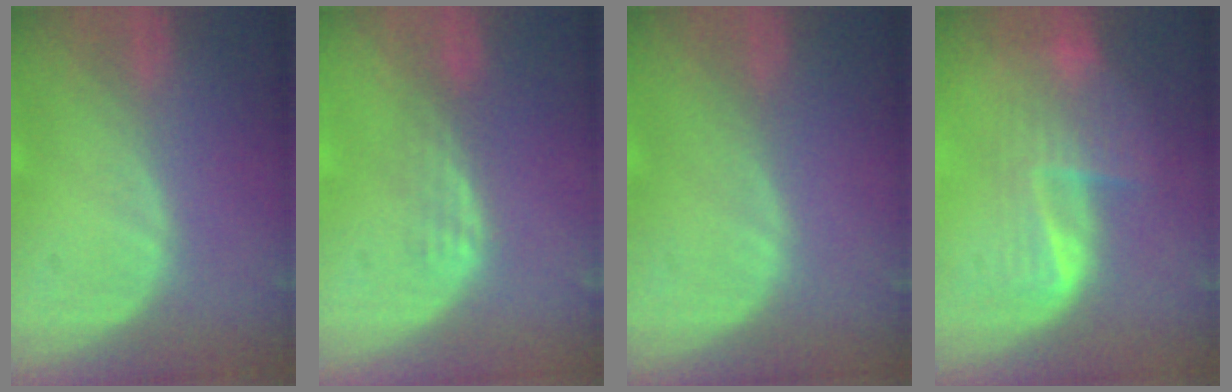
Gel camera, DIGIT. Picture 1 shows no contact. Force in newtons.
{"total": 2.2, "press": 2.2, "slide": 0.2}
{"total": 0.0}
{"total": 6.8, "press": 6.4, "slide": 2.3}